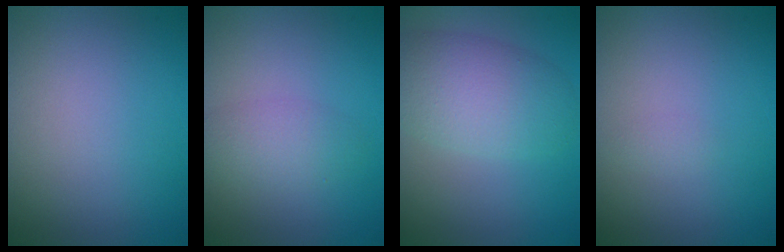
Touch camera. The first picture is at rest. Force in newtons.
{"total": 2.4, "press": 2.4, "slide": 0.0}
{"total": 5.9, "press": 5.9, "slide": 0.2}
{"total": 0.5, "press": 0.5, "slide": 0.1}